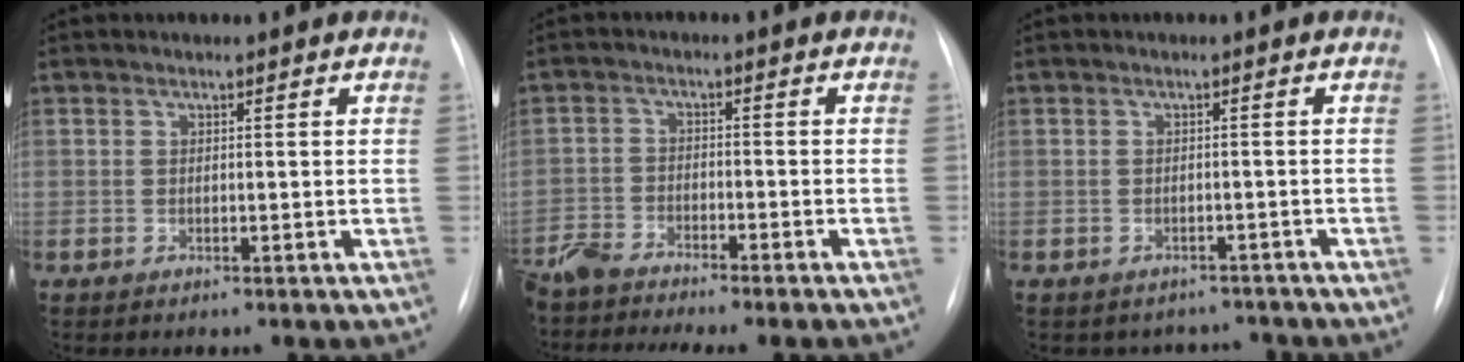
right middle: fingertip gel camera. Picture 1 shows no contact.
{"total": 10.0, "force": [-9.2, -0.2, 3.9], "torque": [-0.059, -0.007, -0.151]}
{"total": 4.2, "force": [-3.7, 1.9, -0.6], "torque": [0.015, 0.019, -0.043]}